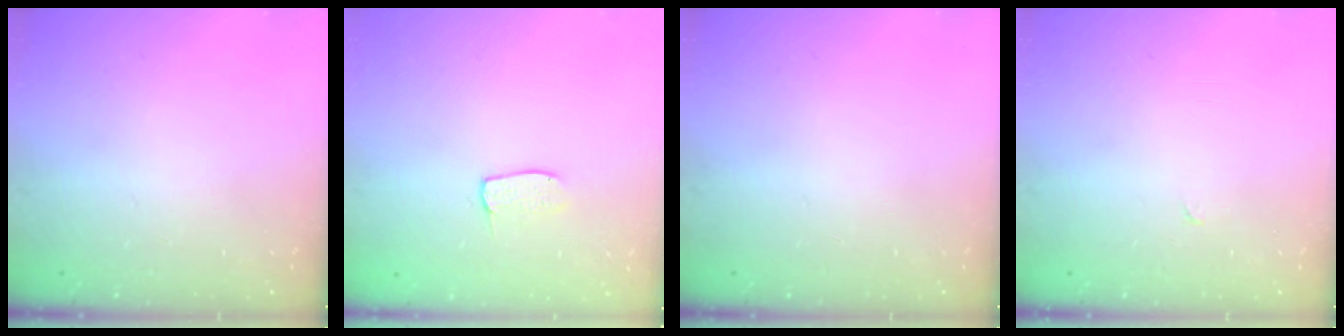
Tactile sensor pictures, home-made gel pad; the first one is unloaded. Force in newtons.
{"total": 3.9, "press": 3.9, "slide": 0.2}
{"total": 0.0}
{"total": 0.0}